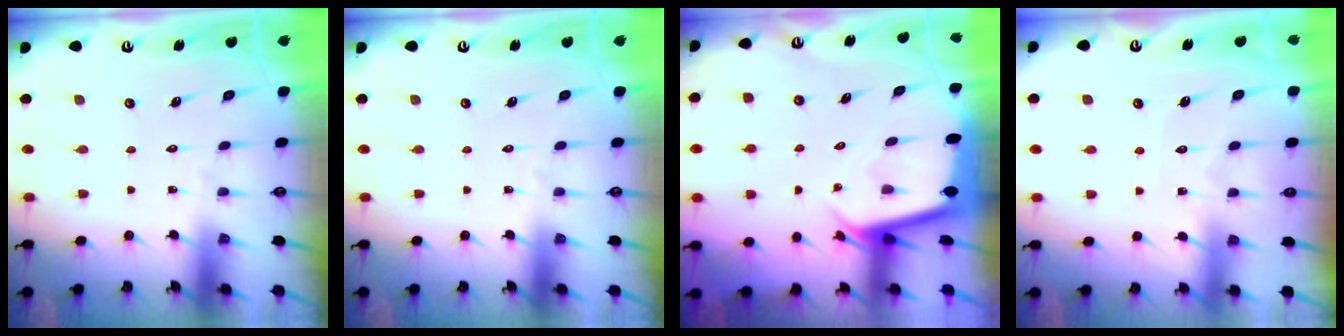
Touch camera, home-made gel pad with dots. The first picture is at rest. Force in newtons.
{"total": 0.0}
{"total": 2.7, "press": 2.7, "slide": 0.1}
{"total": 4.3, "press": 4.2, "slide": 0.5}